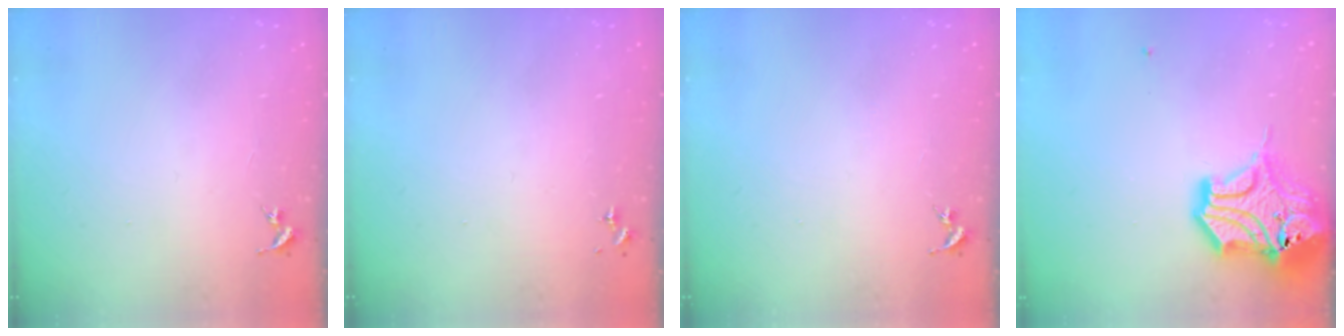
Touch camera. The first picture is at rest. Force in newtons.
{"total": 0.0}
{"total": 0.0}
{"total": 18.5, "press": 18.3, "slide": 2.6}